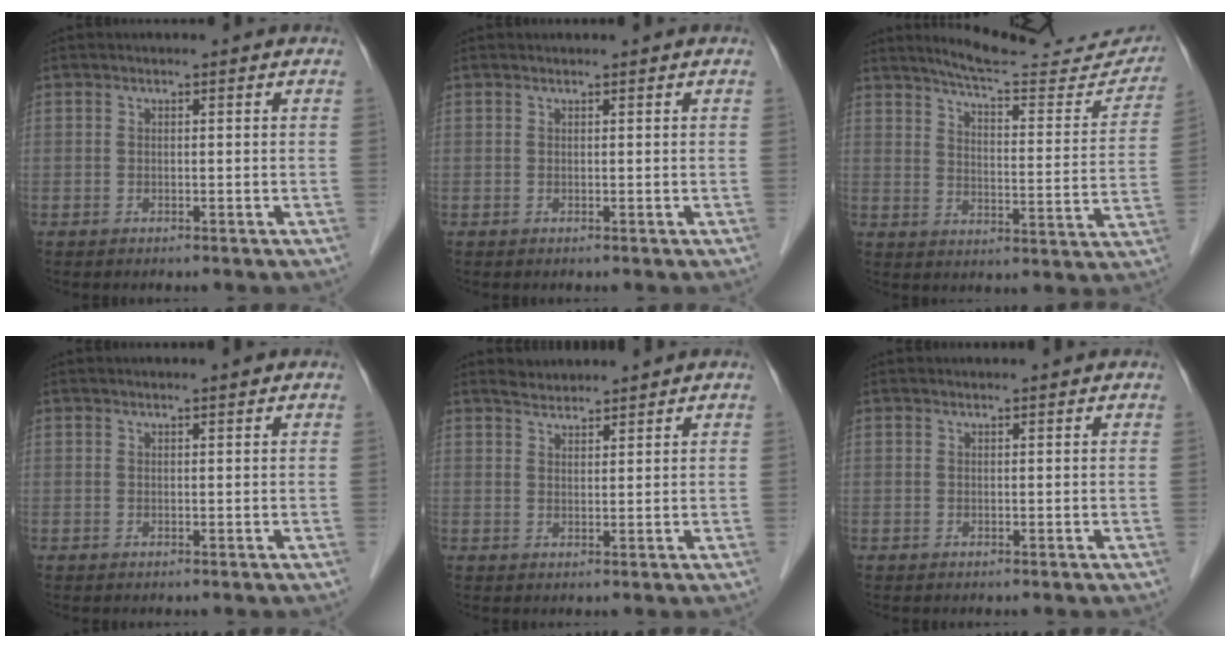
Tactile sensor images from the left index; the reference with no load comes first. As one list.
[{"total": 0.0}, {"total": 18.5, "force": [17.4, 2.4, 5.8], "torque": [-0.074, -0.051, 0.217]}, {"total": 1.4, "force": [1.2, 0.0, 0.8], "torque": [-0.012, 0.009, 0.018]}, {"total": 2.5, "force": [2.4, 0.4, 0.0], "torque": [-0.008, 0.014, 0.047]}, {"total": 1.1, "force": [1.1, 0.0, 0.2], "torque": [-0.007, 0.009, 0.016]}]